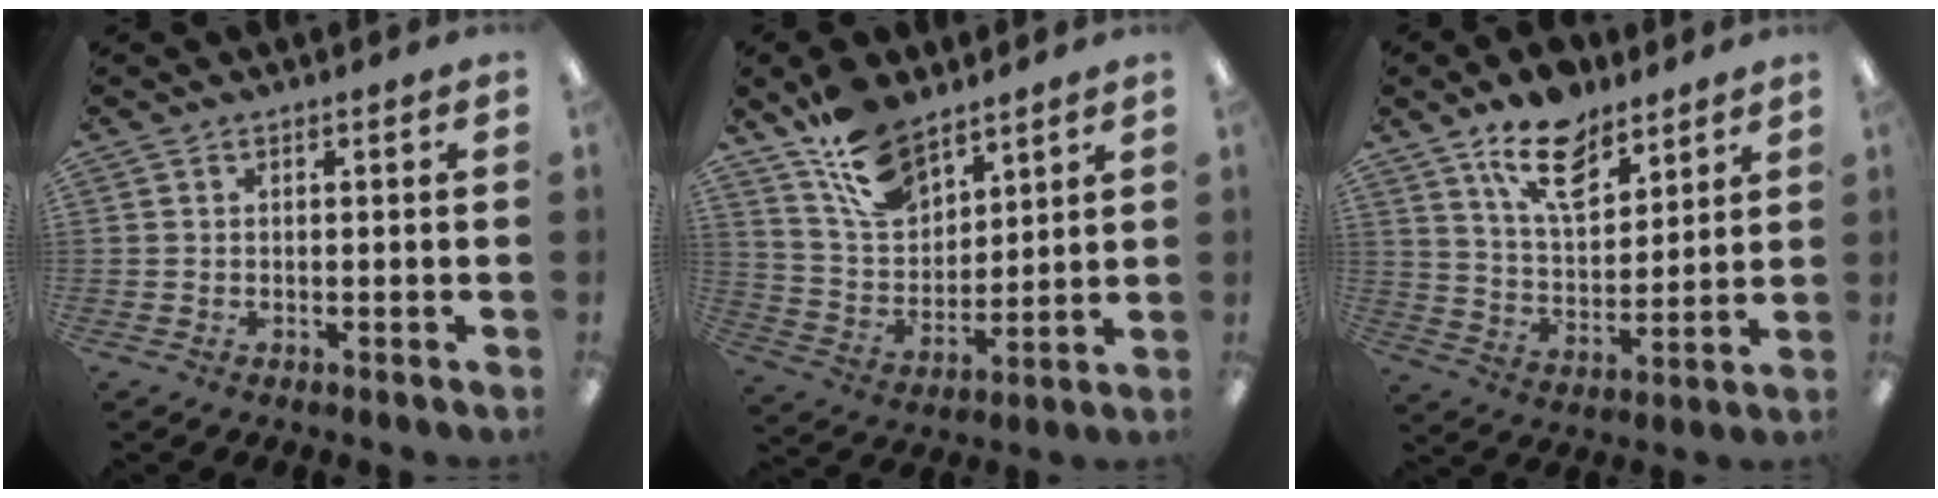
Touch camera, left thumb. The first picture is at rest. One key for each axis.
{"total": 14.1, "fx": 10.2, "fy": 7.4, "fz": 6.4, "tx": -0.135, "ty": -0.044, "tz": 0.195}
{"total": 13.9, "fx": 9.7, "fy": 6.7, "fz": 7.4, "tx": -0.114, "ty": -0.049, "tz": 0.173}